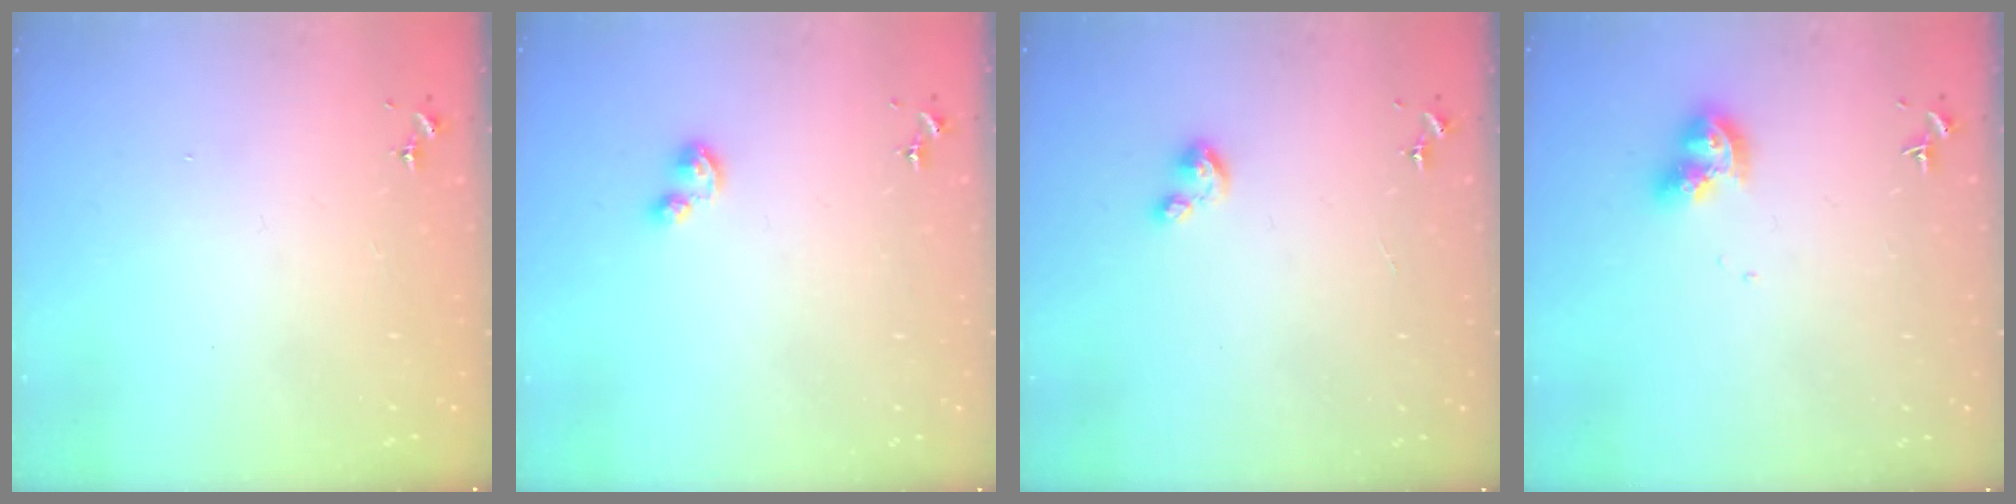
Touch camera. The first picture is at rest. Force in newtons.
{"total": 3.0, "press": 3.0, "slide": 0.3}
{"total": 4.2, "press": 4.2, "slide": 0.4}
{"total": 9.6, "press": 9.6, "slide": 1.1}